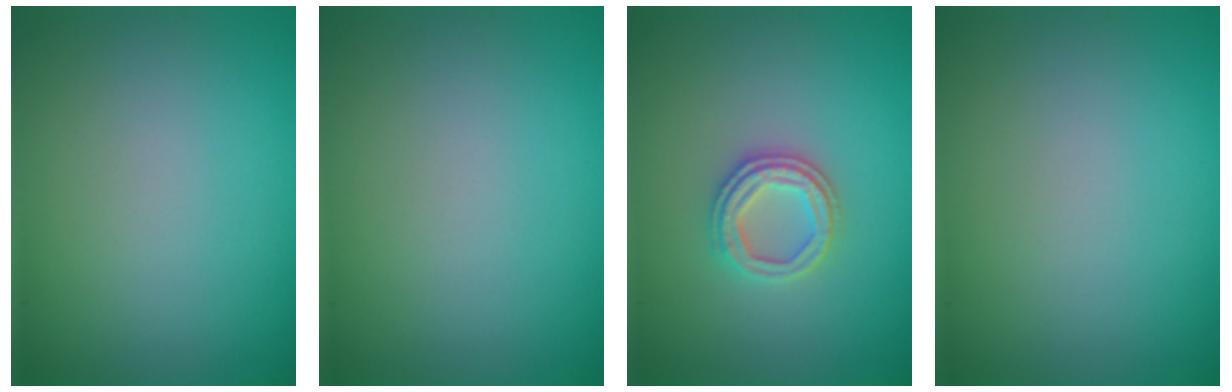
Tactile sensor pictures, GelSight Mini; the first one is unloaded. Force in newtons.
{"total": 0.0}
{"total": 2.8, "press": 2.6, "slide": 1.0}
{"total": 0.0}